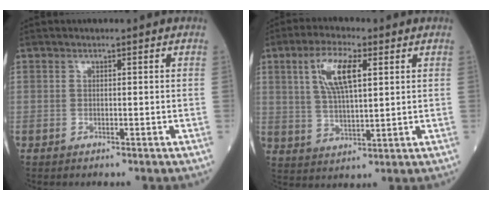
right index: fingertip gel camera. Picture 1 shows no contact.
{"total": 8.7, "force": [3.1, 2.4, 7.7], "torque": [-0.161, 0.009, 0.061]}